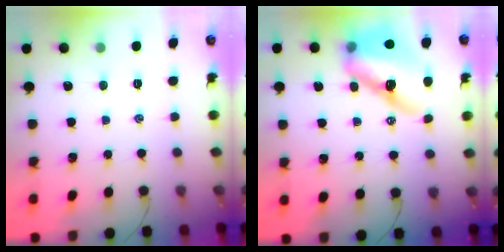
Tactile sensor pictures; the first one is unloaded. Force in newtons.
{"total": 15.3, "press": 14.6, "slide": 4.6}